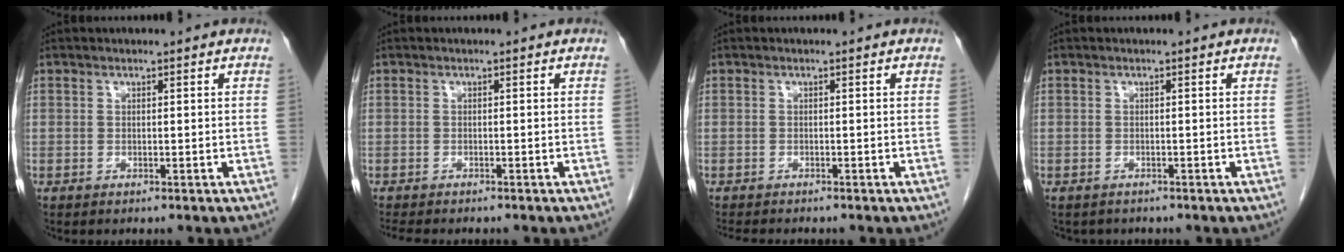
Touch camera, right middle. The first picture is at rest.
{"total": 4.6, "force": [-4.0, 1.0, 2.1], "torque": [-0.036, -0.013, -0.058]}
{"total": 3.9, "force": [-3.5, 0.6, 1.6], "torque": [-0.027, -0.011, -0.052]}
{"total": 1.9, "force": [-1.6, 1.0, 0.2], "torque": [-0.010, -0.001, -0.022]}